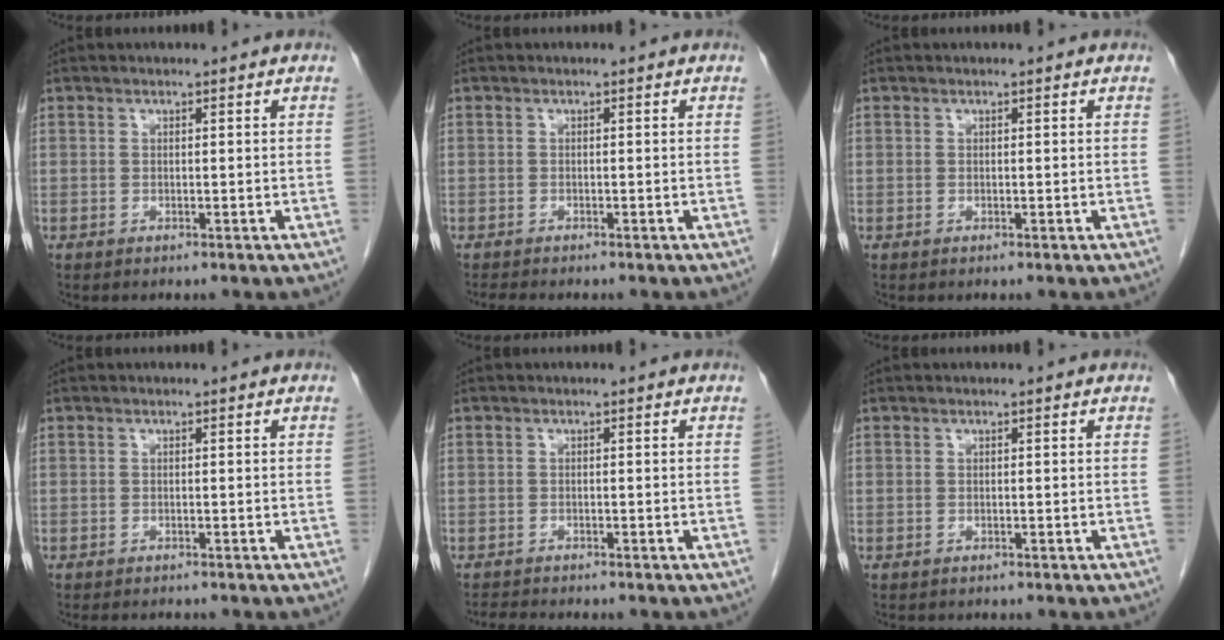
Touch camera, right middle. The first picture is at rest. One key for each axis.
{"total": 1.9, "fx": -1.7, "fy": 0.2, "fz": 0.7, "tx": -0.015, "ty": -0.006, "tz": -0.025}
{"total": 0.0}
{"total": 2.9, "fx": -2.6, "fy": 0.7, "fz": 0.9, "tx": -0.009, "ty": -0.006, "tz": -0.035}
{"total": 2.4, "fx": -2.4, "fy": 0.1, "fz": 0.6, "tx": -0.012, "ty": -0.011, "tz": -0.038}
{"total": 1.3, "fx": -1.1, "fy": 0.5, "fz": 0.4, "tx": -0.011, "ty": -0.002, "tz": -0.013}